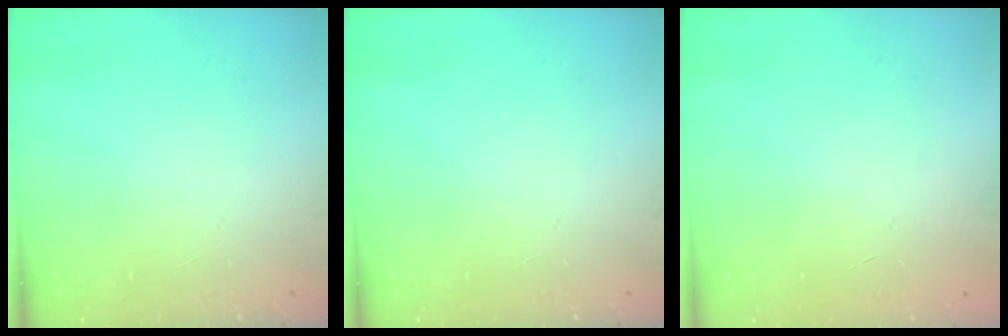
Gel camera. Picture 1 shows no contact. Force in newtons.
{"total": 0.0}
{"total": 0.6, "press": 0.6, "slide": 0.2}